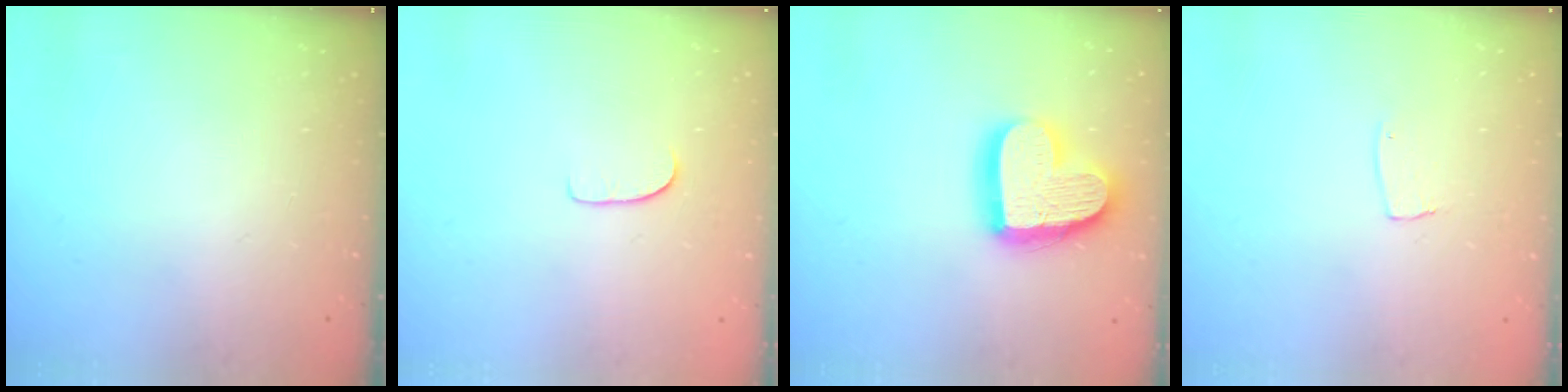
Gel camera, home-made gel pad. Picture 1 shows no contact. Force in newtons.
{"total": 5.2, "press": 5.2, "slide": 0.4}
{"total": 17.3, "press": 17.3, "slide": 1.5}
{"total": 2.6, "press": 2.6, "slide": 0.1}